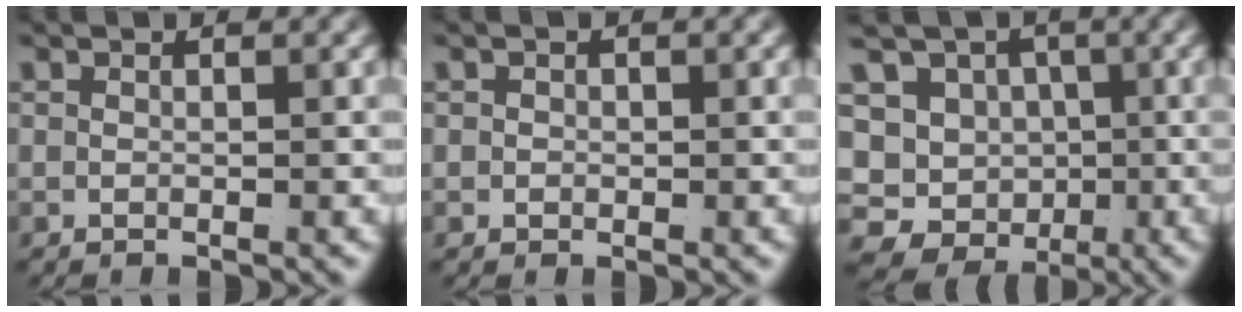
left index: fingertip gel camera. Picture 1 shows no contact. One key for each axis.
{"total": 0.6, "fx": -0.2, "fy": 0.5, "fz": 0.1, "tx": -0.005, "ty": -0.007, "tz": 0.001}
{"total": 16.4, "fx": -4.2, "fy": 14.7, "fz": 5.9, "tx": -0.151, "ty": -0.073, "tz": -0.068}